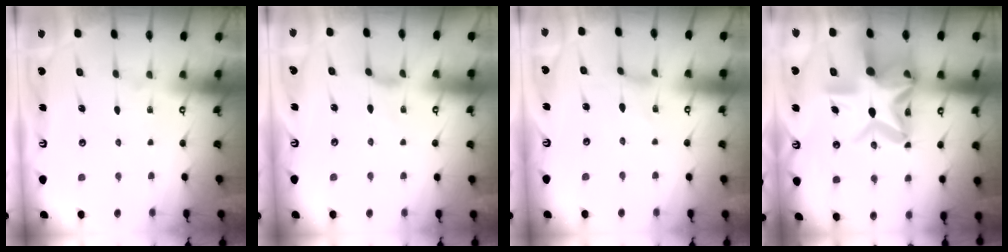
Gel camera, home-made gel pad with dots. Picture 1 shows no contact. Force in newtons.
{"total": 2.7, "press": 2.6, "slide": 0.6}
{"total": 1.1, "press": 1.0, "slide": 0.2}
{"total": 19.6, "press": 19.5, "slide": 1.6}